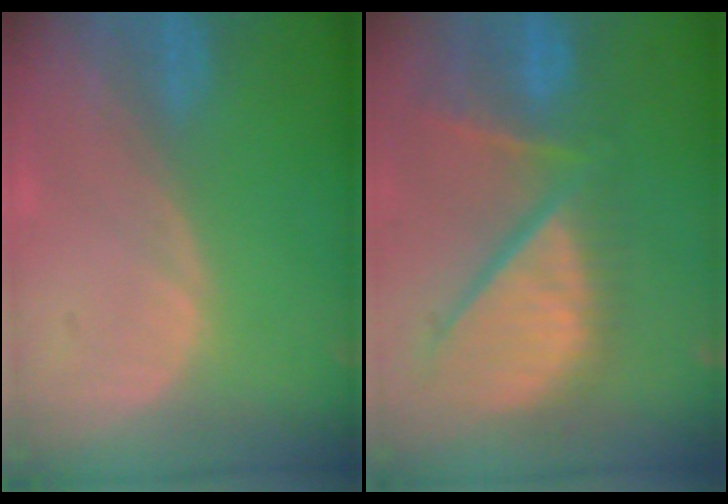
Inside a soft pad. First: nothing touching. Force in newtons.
{"total": 12.6, "press": 10.7, "slide": 6.7}